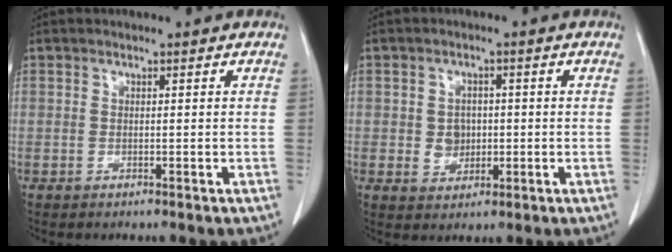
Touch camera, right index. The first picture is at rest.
{"total": 3.6, "force": [-0.1, 3.1, 1.9], "torque": [-0.026, 0.005, 0.009]}